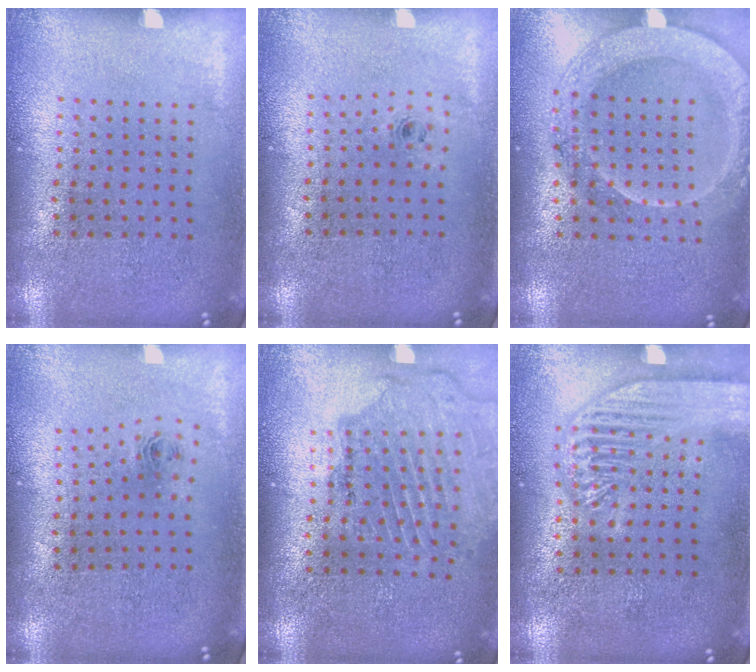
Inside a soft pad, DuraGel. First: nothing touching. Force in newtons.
{"total": 0.7, "press": 0.3, "slide": 0.6}
{"total": 1.9, "press": 1.8, "slide": 0.6}
{"total": 0.9, "press": 0.4, "slide": 0.8}
{"total": 1.6, "press": 1.5, "slide": 0.3}
{"total": 2.4, "press": 2.4, "slide": 0.3}